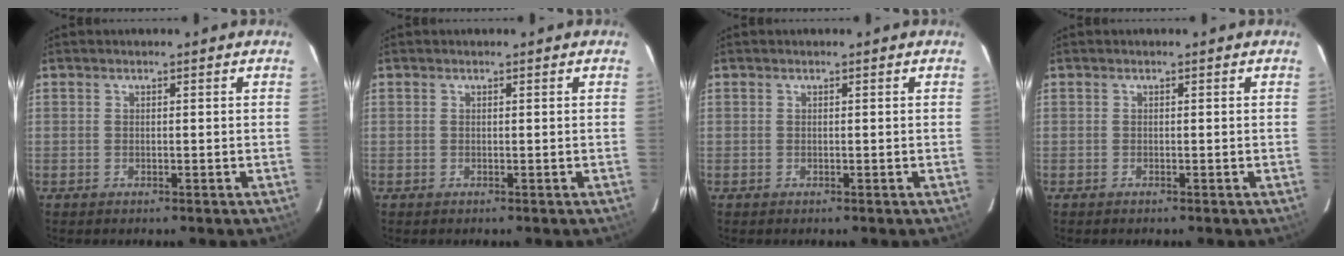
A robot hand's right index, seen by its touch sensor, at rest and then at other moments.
{"total": 0.0}
{"total": 0.0}
{"total": 0.0}